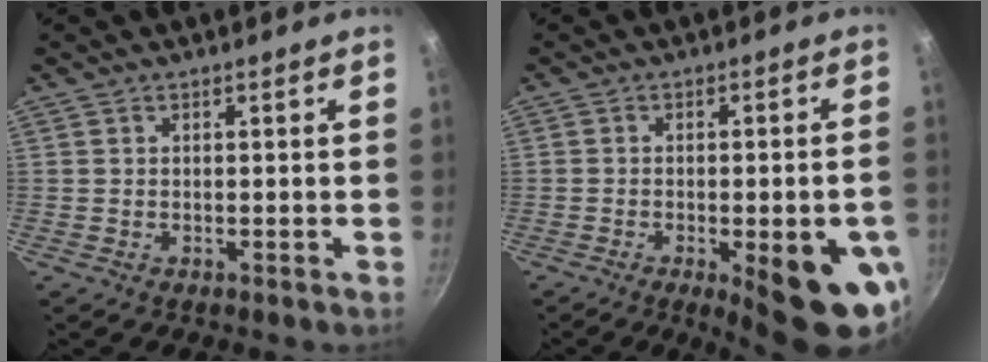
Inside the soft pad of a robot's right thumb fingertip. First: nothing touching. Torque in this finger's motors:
{"motor_torque": [2.81, 2.19, 1.92, -0.47, 0.43]}